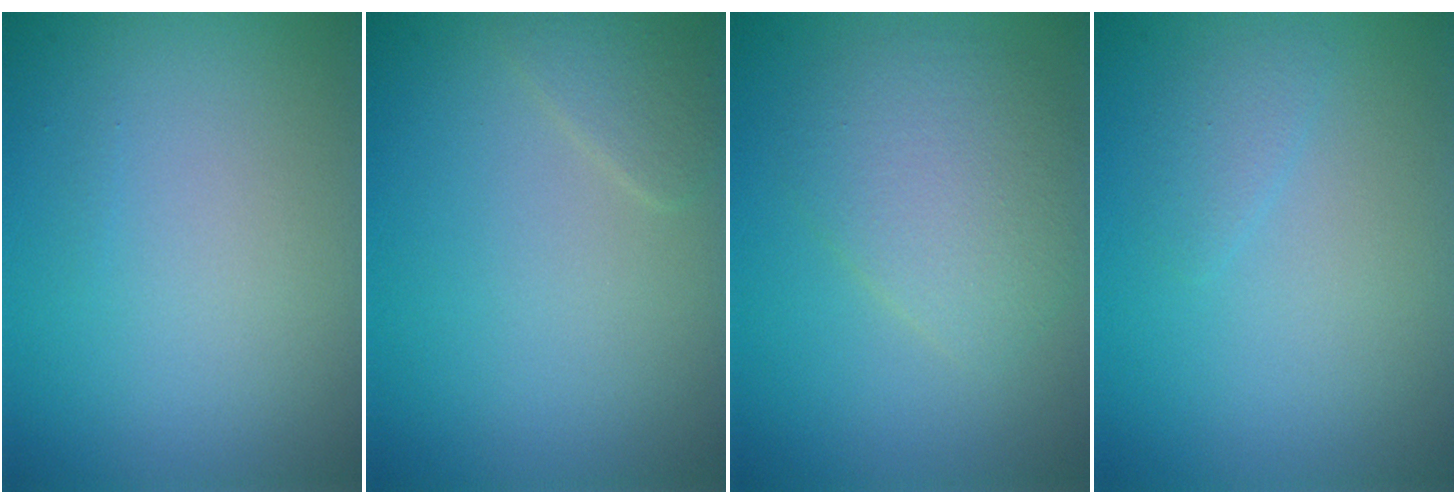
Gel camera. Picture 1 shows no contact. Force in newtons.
{"total": 1.2, "press": 1.2, "slide": 0.0}
{"total": 3.7, "press": 3.7, "slide": 0.2}
{"total": 1.1, "press": 1.1, "slide": 0.1}